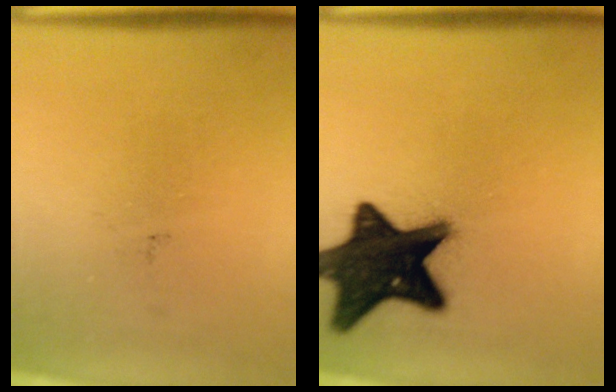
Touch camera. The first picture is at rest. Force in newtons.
{"total": 17.7}